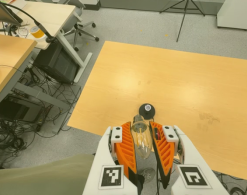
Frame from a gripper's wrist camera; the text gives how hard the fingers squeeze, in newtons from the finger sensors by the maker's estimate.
{"total": 19.7, "left": 21.3, "right": 18.2}